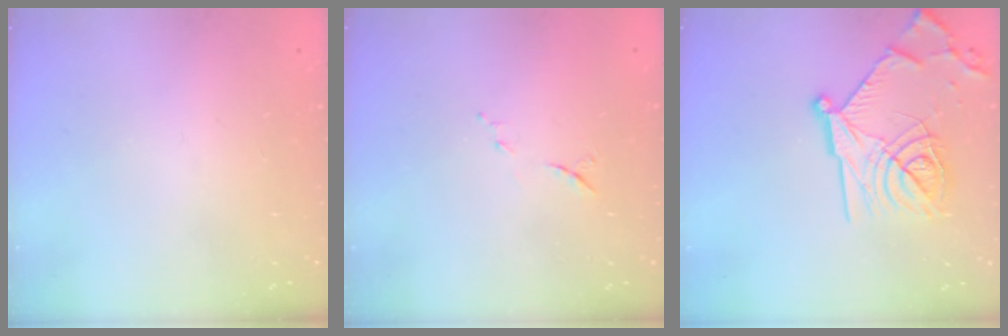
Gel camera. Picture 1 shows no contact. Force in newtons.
{"total": 6.4, "press": 6.3, "slide": 1.3}
{"total": 19.8, "press": 19.7, "slide": 1.2}